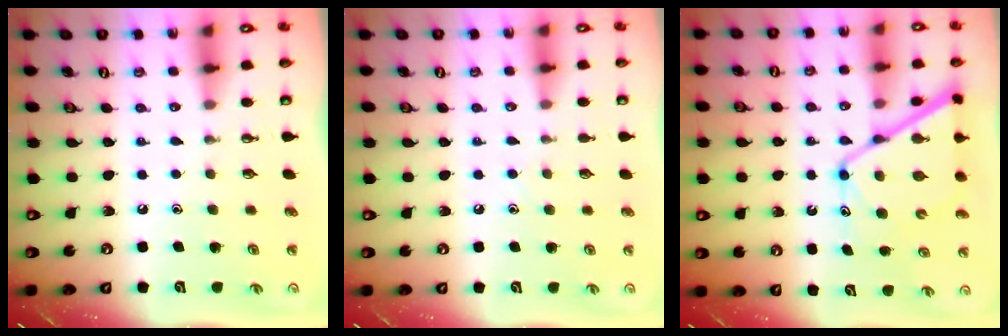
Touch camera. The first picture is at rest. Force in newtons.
{"total": 5.4, "press": 5.4, "slide": 0.6}
{"total": 14.0, "press": 13.9, "slide": 1.3}